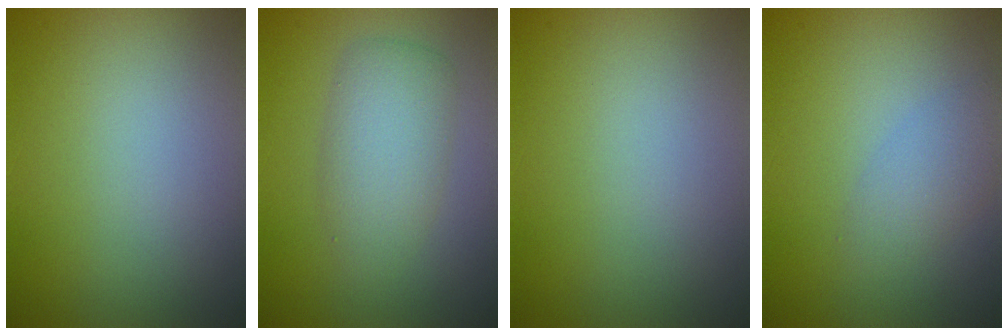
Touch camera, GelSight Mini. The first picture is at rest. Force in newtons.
{"total": 3.8, "press": 3.8, "slide": 0.1}
{"total": 0.0}
{"total": 2.3, "press": 2.3, "slide": 0.0}